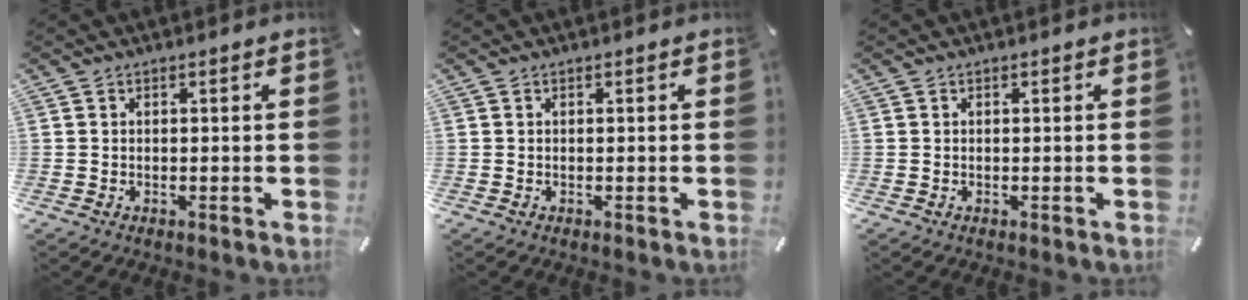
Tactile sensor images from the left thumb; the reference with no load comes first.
{"total": 0.0}
{"total": 0.0}